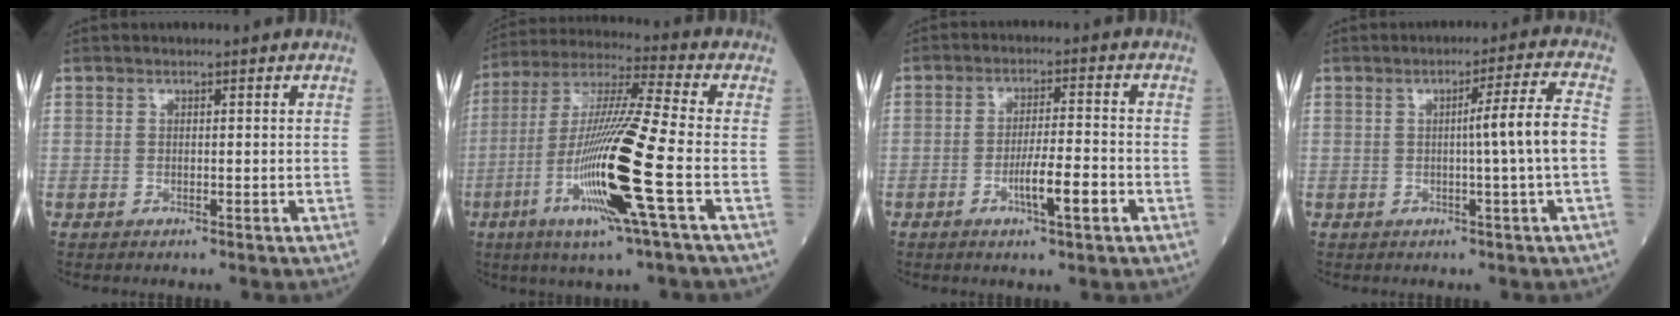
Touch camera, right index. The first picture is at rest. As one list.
[{"total": 18.0, "force": [-5.5, -0.5, 17.1], "torque": [-0.354, -0.022, -0.112]}, {"total": 6.1, "force": [-2.5, 0.4, 5.6], "torque": [-0.097, -0.004, -0.042]}, {"total": 6.3, "force": [-0.5, -1.5, 6.1], "torque": [-0.092, 0.006, -0.006]}]